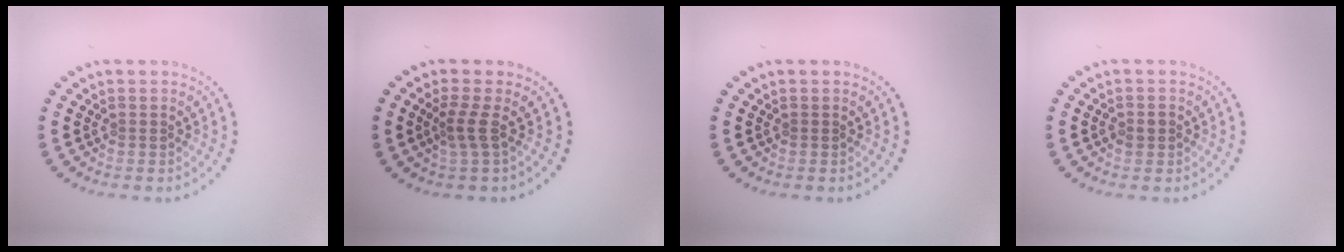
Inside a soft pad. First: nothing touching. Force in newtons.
{"total": 1.9, "press": 1.2, "slide": 1.5}
{"total": 0.0}
{"total": 1.0, "press": 1.0, "slide": 0.2}